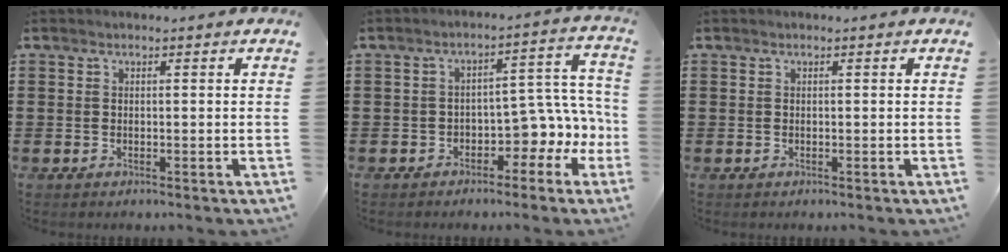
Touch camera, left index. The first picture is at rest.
{"total": 6.1, "force": [-2.2, 3.4, 4.6], "torque": [-0.080, -0.011, -0.043]}
{"total": 0.0}